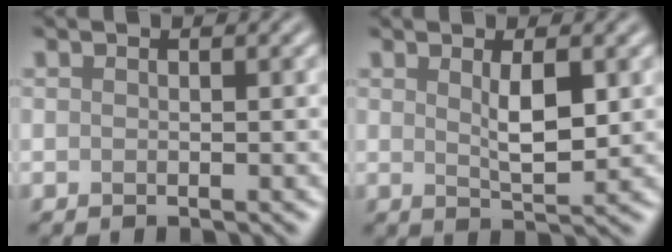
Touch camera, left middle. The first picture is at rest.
{"total": 2.9, "force": [0.8, 0.7, 2.7], "torque": [-0.052, -0.005, 0.016]}